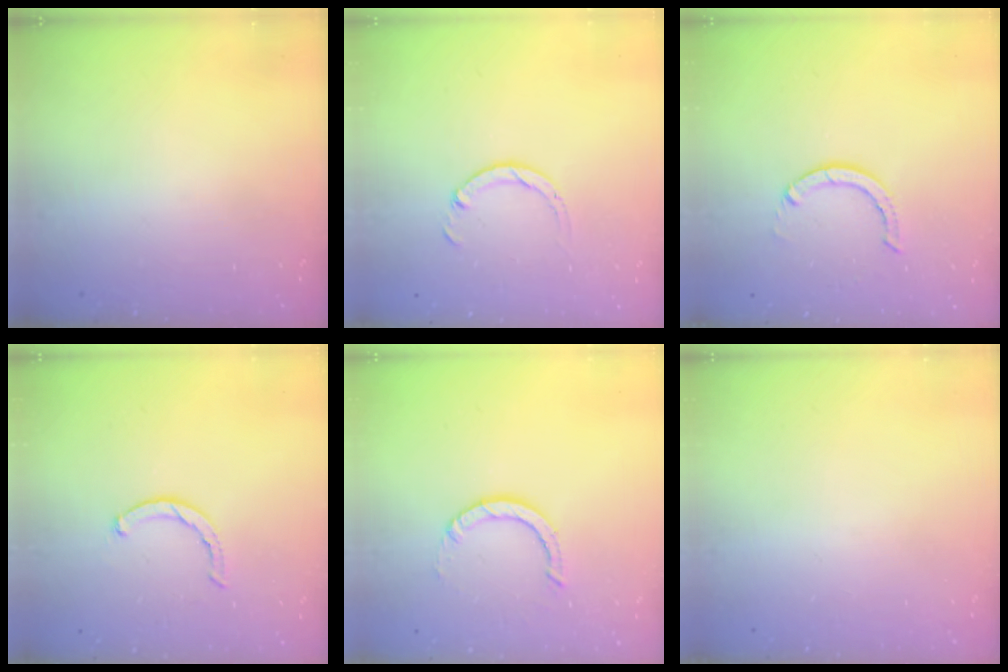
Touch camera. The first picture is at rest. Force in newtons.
{"total": 4.6, "press": 4.6, "slide": 0.3}
{"total": 3.7, "press": 3.7, "slide": 0.3}
{"total": 2.3, "press": 2.2, "slide": 0.5}
{"total": 3.9, "press": 3.8, "slide": 0.4}
{"total": 0.0}